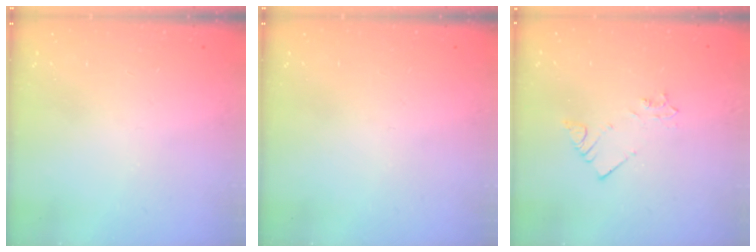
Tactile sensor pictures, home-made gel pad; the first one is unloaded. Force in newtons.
{"total": 0.0}
{"total": 2.7, "press": 2.7, "slide": 0.3}